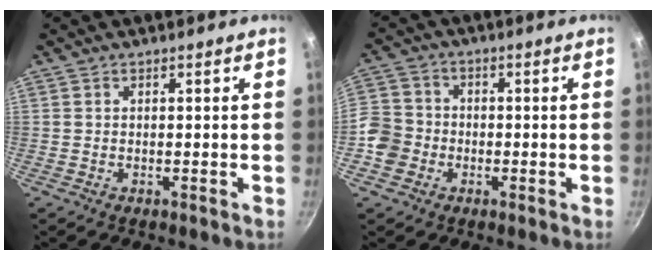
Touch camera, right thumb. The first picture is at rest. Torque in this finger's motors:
{"motor_torque": [0.59, 0.53, -0.09, 0.01, 0.14]}